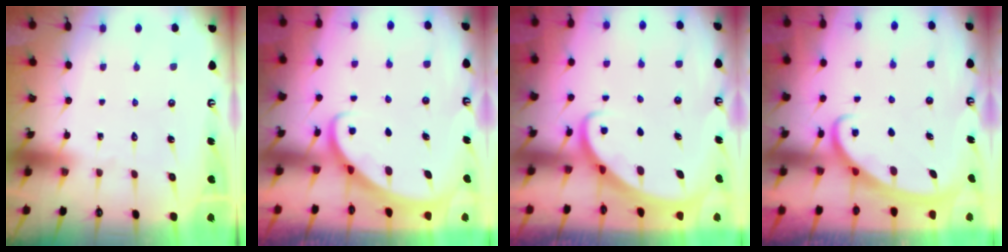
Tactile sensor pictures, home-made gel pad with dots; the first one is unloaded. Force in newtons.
{"total": 2.4, "press": 2.4, "slide": 0.2}
{"total": 2.7, "press": 2.7, "slide": 0.3}
{"total": 2.6, "press": 2.6, "slide": 0.3}